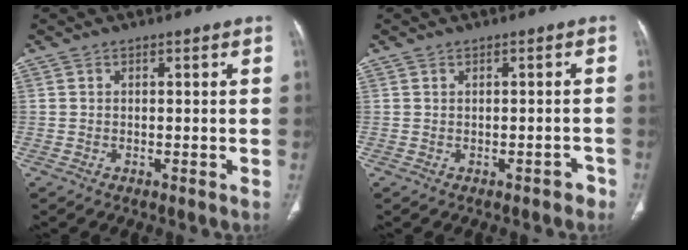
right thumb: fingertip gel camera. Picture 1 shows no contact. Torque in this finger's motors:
{"motor_torque": [0.53, -0.29, -0.20, -0.19, 0.10]}